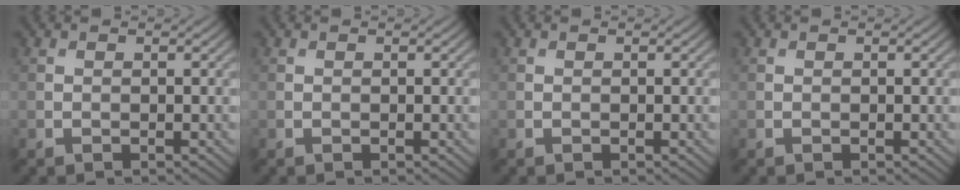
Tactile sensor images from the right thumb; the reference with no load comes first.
{"total": 0.0}
{"total": 0.0}
{"total": 0.0}